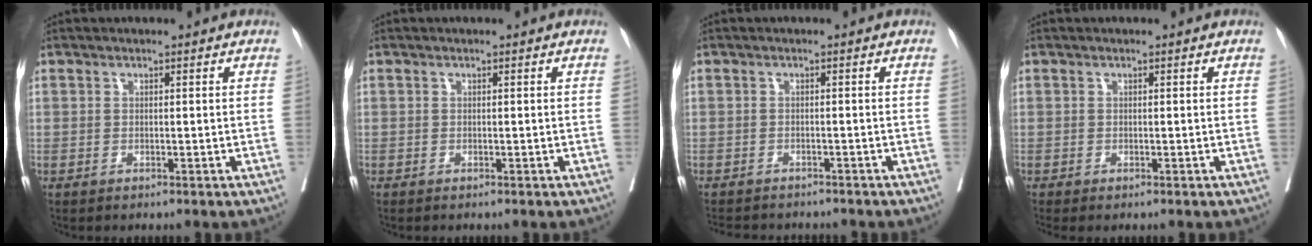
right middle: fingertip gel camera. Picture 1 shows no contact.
{"total": 0.0}
{"total": 8.8, "force": [-8.0, 2.4, 2.8], "torque": [-0.044, -0.005, -0.101]}
{"total": 0.7, "force": [-0.6, 0.1, 0.4], "torque": [-0.003, -0.003, -0.007]}